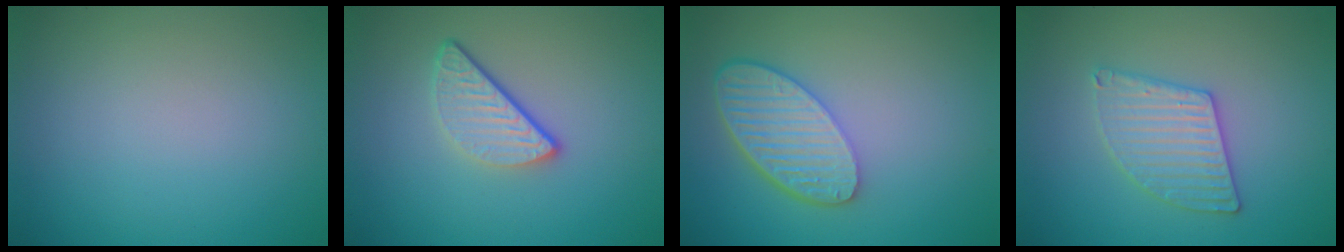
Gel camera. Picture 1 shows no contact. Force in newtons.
{"total": 3.4, "press": 2.6, "slide": 2.2}
{"total": 5.7, "press": 4.4, "slide": 3.6}
{"total": 3.2, "press": 3.2, "slide": 0.3}